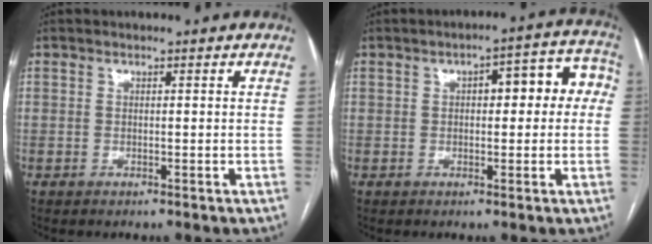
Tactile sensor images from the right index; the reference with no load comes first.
{"total": 8.5, "force": [1.1, 3.6, 7.6], "torque": [-0.083, 0.046, 0.009]}